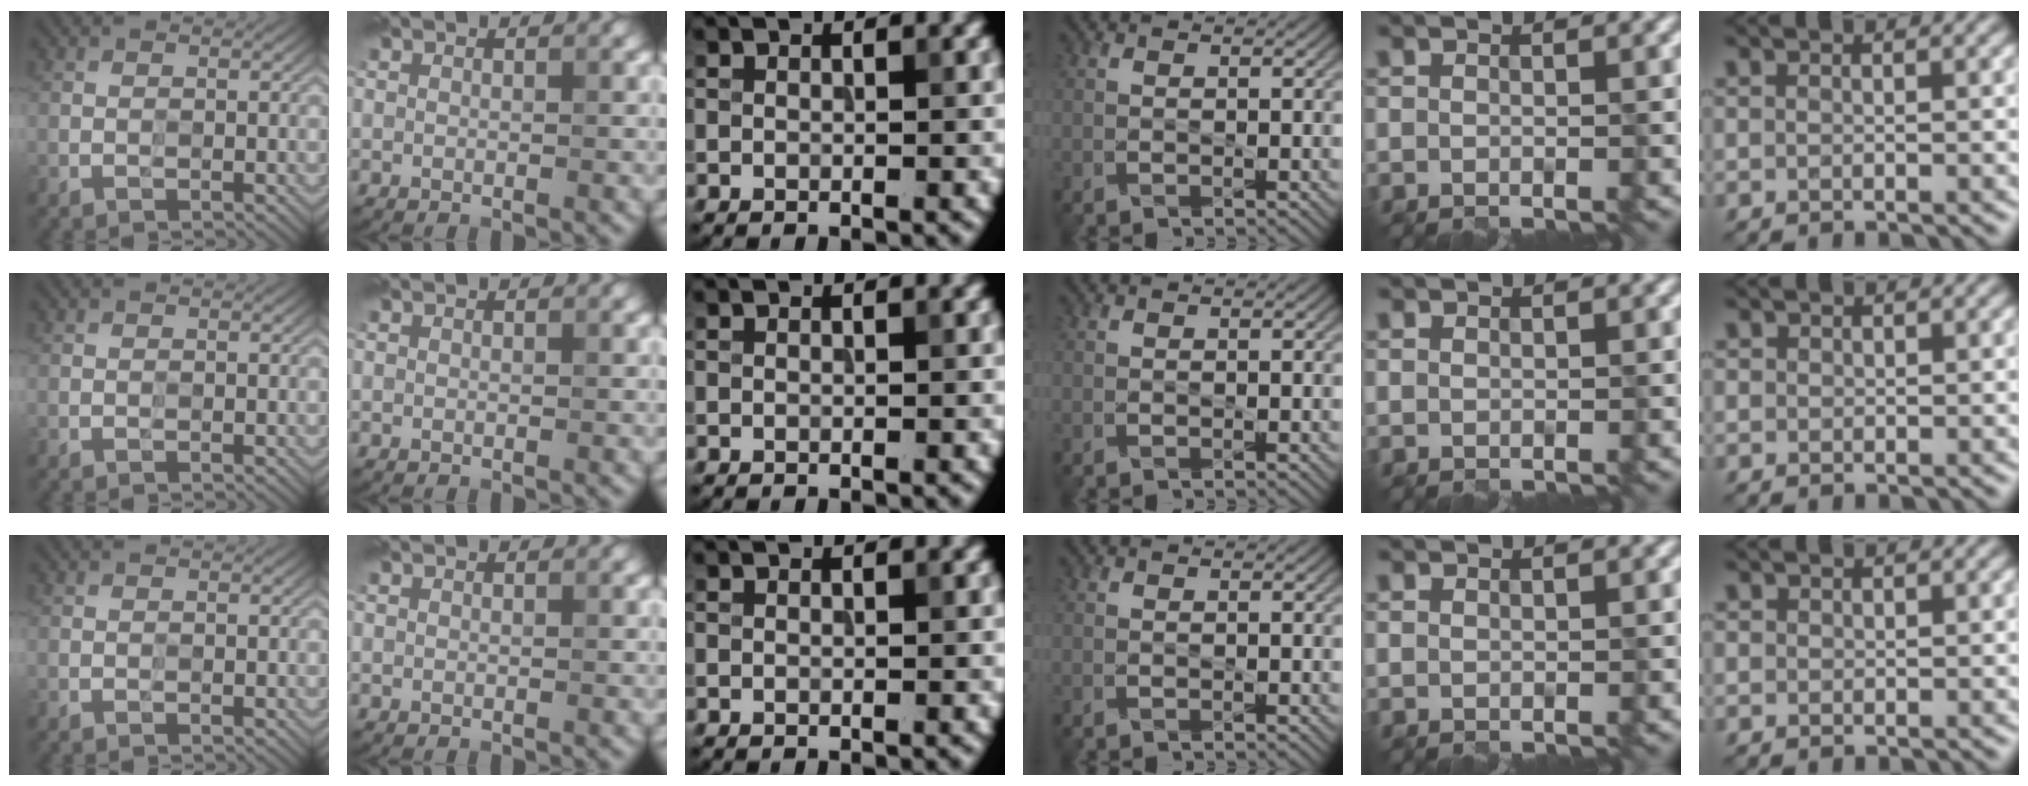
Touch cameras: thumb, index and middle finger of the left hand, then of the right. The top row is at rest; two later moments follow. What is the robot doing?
{"motion": "wipe", "object": "paper plate"}